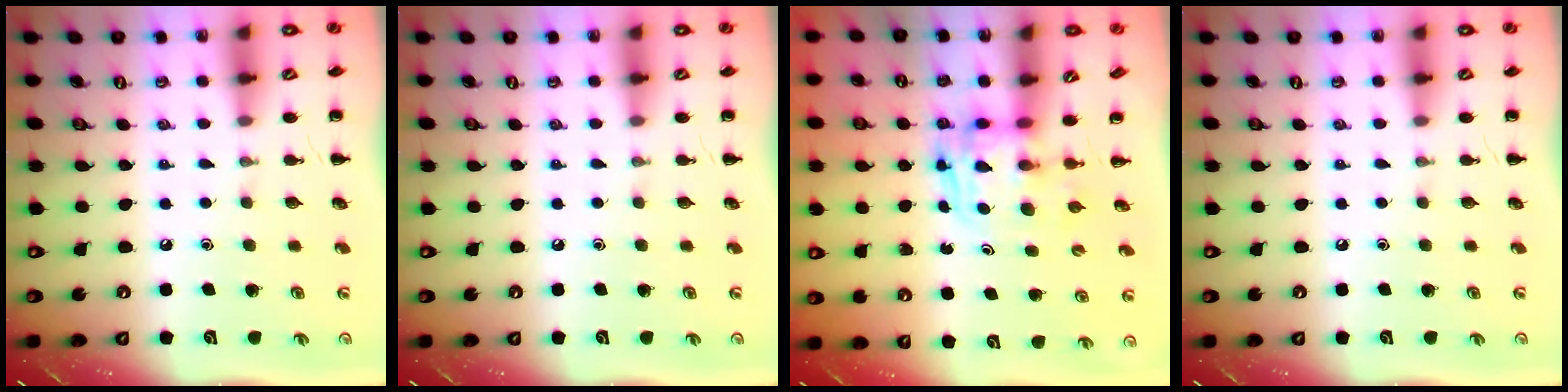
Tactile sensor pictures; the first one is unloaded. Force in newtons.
{"total": 0.0}
{"total": 2.6, "press": 2.6, "slide": 0.2}
{"total": 0.0}